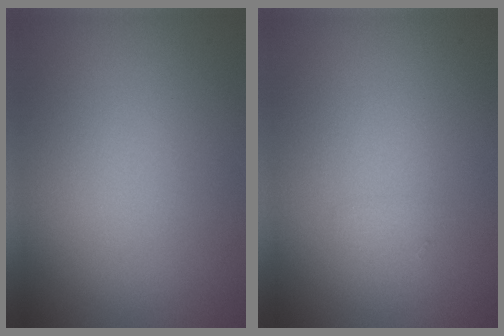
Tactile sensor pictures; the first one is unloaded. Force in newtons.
{"total": 0.6, "press": 0.6, "slide": 0.0}